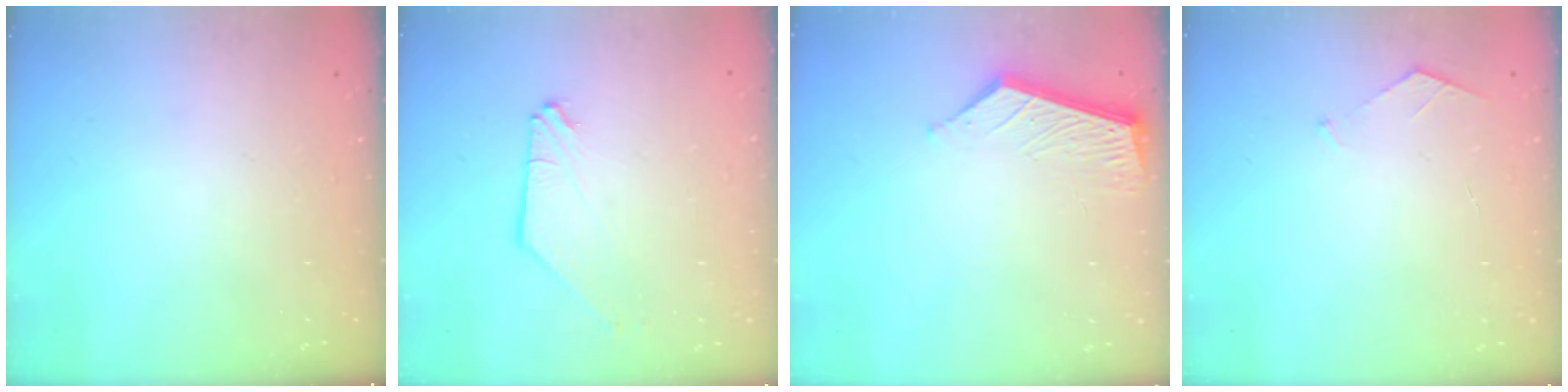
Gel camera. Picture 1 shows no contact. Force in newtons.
{"total": 0.0}
{"total": 6.3, "press": 6.3, "slide": 0.6}
{"total": 4.4, "press": 4.3, "slide": 0.6}